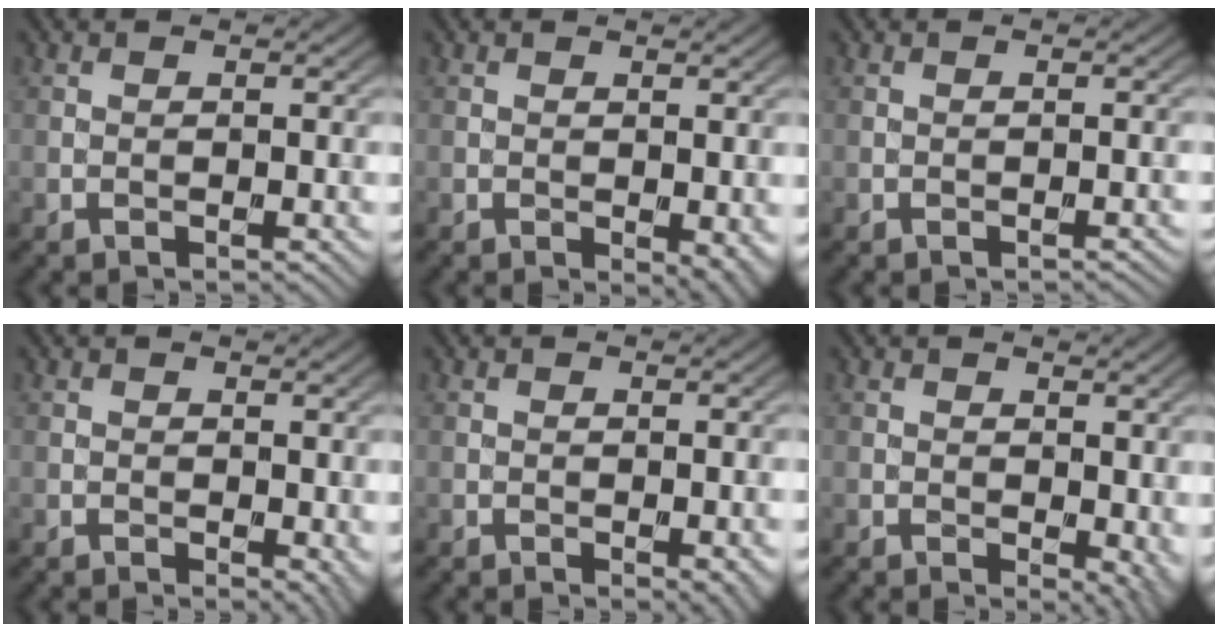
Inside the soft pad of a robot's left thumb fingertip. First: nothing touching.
{"total": 2.6, "force": [-0.7, 1.4, 2.1], "torque": [-0.022, -0.007, -0.006]}
{"total": 0.0}
{"total": 2.0, "force": [-0.1, 1.3, 1.5], "torque": [-0.013, -0.003, 0.002]}
{"total": 1.6, "force": [-0.6, 0.7, 1.3], "torque": [-0.014, -0.004, -0.005]}
{"total": 4.1, "force": [-0.1, 2.6, 3.2], "torque": [-0.037, -0.009, 0.005]}